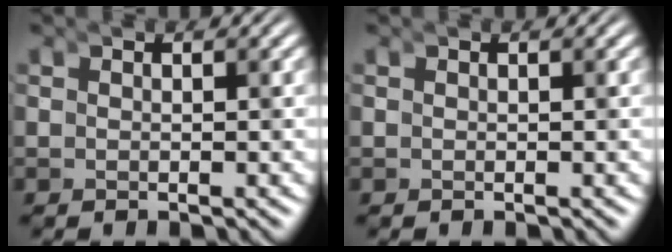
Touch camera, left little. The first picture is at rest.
{"total": 0.0}